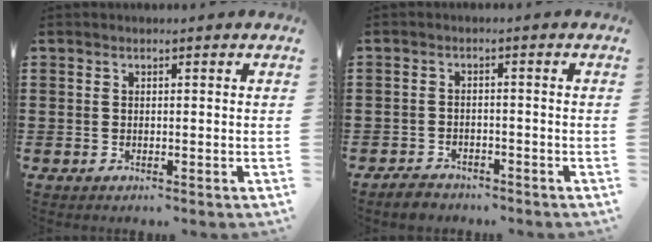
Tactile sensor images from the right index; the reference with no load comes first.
{"total": 2.1, "force": [-2.0, 0.5, 0.0], "torque": [-0.009, 0.001, -0.043]}